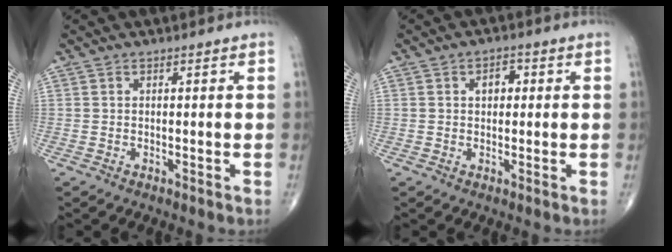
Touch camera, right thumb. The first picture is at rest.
{"total": 3.0, "force": [0.7, 2.1, 2.1], "torque": [-0.023, 0.007, 0.008]}